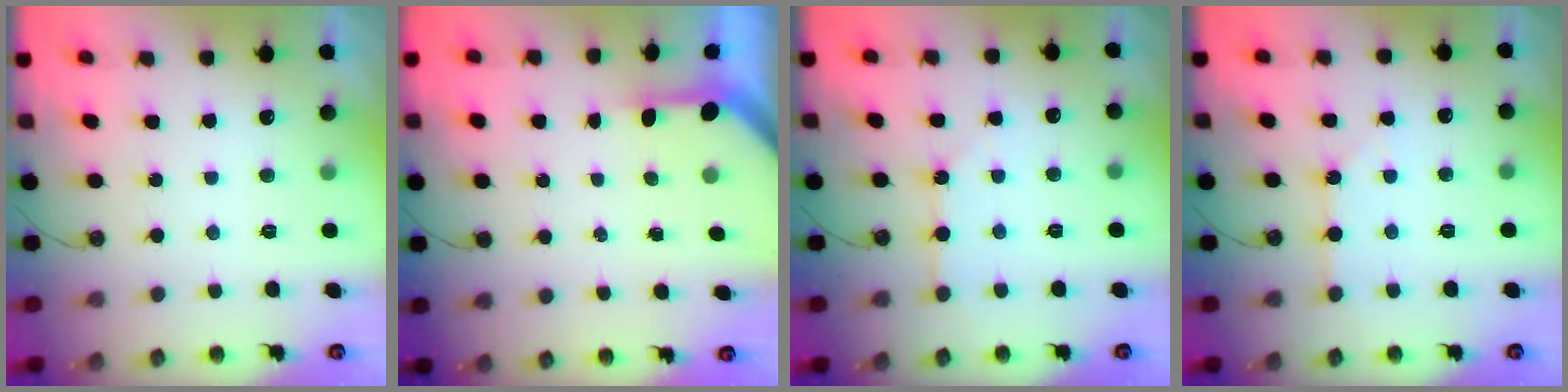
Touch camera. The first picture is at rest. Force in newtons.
{"total": 3.0, "press": 3.0, "slide": 0.2}
{"total": 2.7, "press": 2.7, "slide": 0.5}
{"total": 1.8, "press": 1.7, "slide": 0.3}